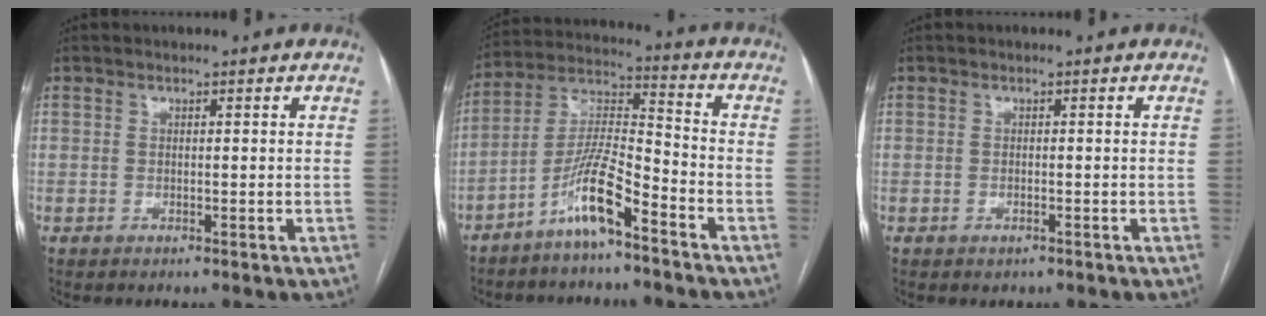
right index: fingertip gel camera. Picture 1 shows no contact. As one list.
[{"total": 9.7, "force": [-6.2, 1.1, 7.4], "torque": [-0.158, 0.004, -0.122]}, {"total": 0.5, "force": [-0.3, 0.3, 0.3], "torque": [-0.010, -0.001, -0.001]}]